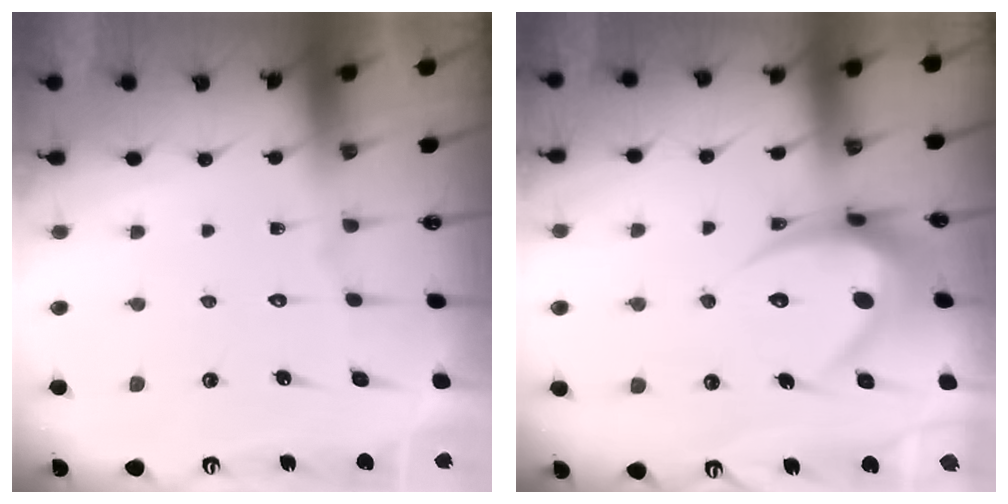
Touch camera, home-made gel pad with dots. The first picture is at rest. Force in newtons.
{"total": 11.6, "press": 11.6, "slide": 0.8}